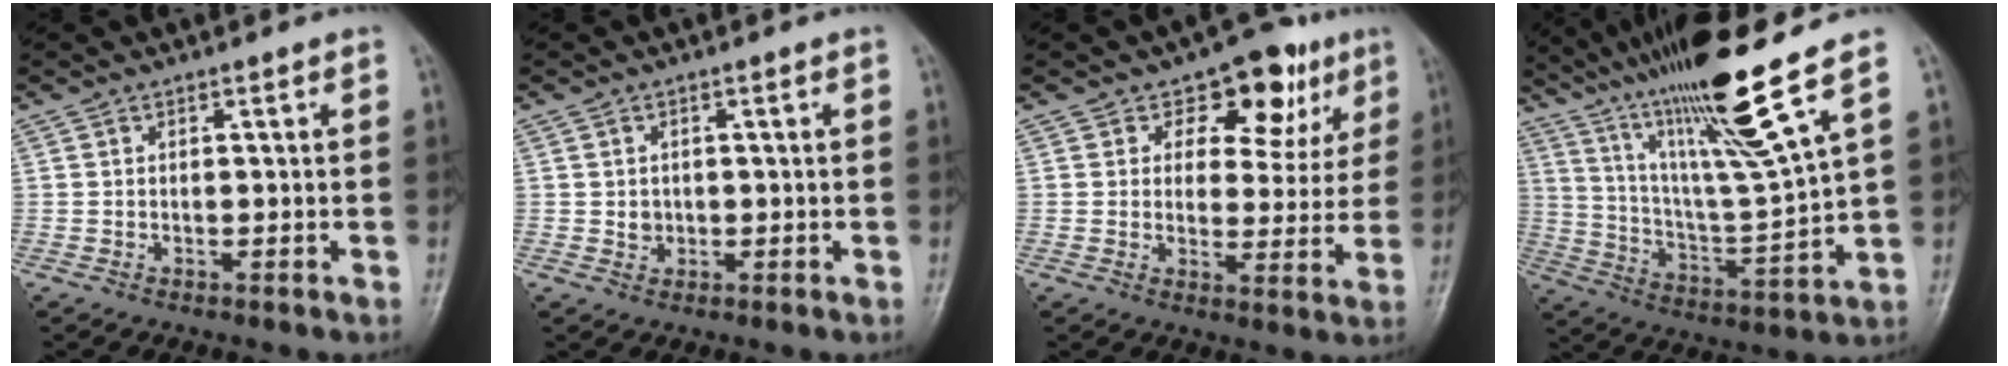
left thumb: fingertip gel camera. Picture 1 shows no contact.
{"total": 1.9, "force": [0.1, 1.7, 0.8], "torque": [-0.004, 0.002, 0.005]}
{"total": 11.8, "force": [5.9, 7.7, 6.6], "torque": [-0.027, -0.018, 0.078]}
{"total": 19.0, "force": [12.7, -0.1, 14.1], "torque": [-0.231, -0.066, 0.229]}